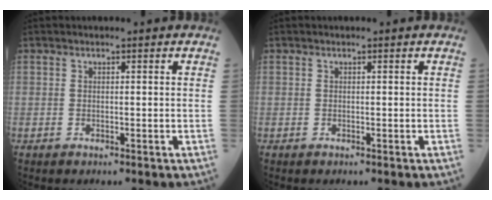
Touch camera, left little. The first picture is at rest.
{"total": 0.0}